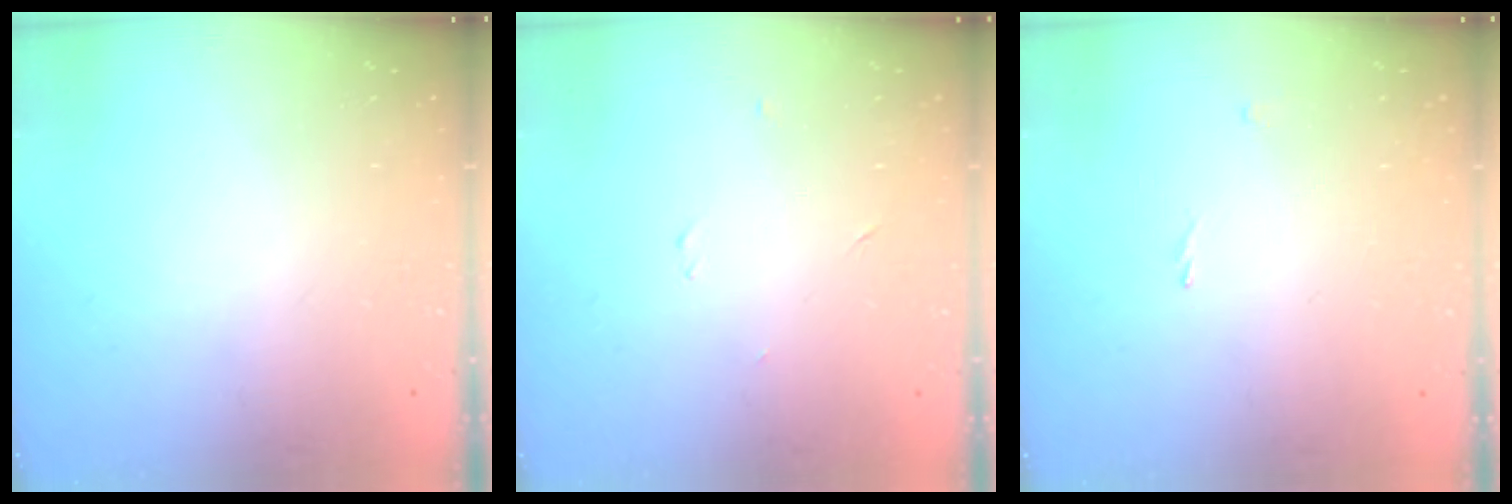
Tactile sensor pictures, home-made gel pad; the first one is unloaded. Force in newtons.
{"total": 2.3, "press": 2.3, "slide": 0.3}
{"total": 0.8, "press": 0.8, "slide": 0.3}